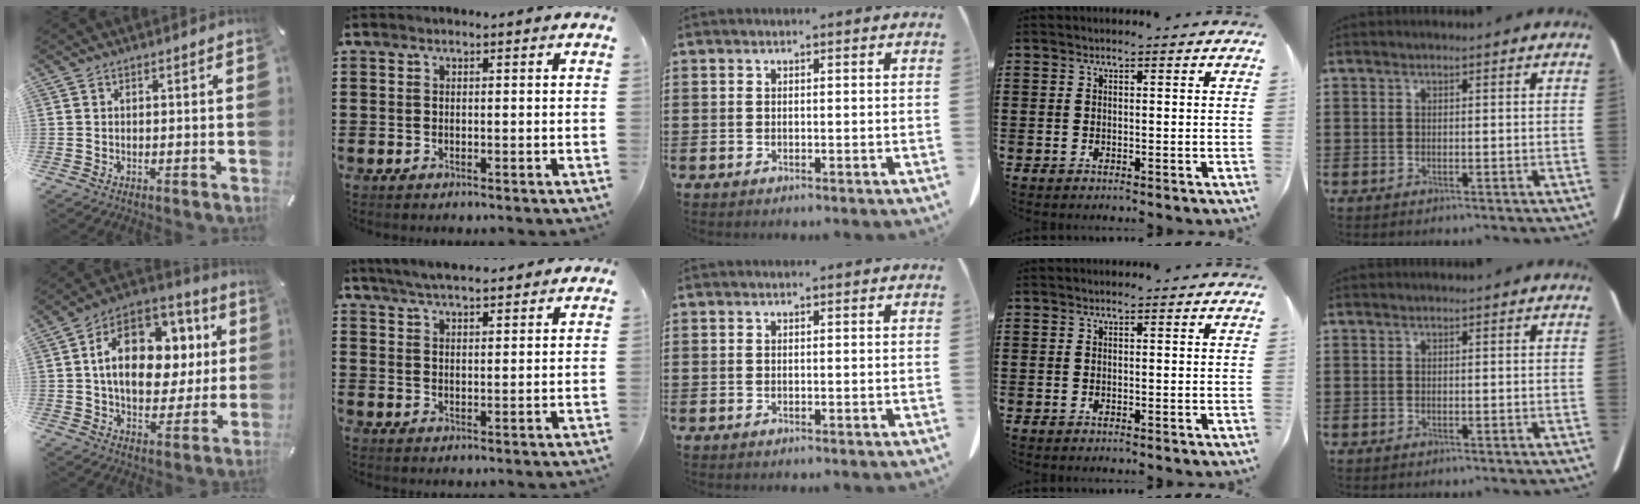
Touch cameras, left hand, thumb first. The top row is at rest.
{"thumb": {"total": 18.2, "force": [4.1, 12.8, 12.4], "torque": [-0.188, -0.010, 0.075]}, "index": {"total": 4.9, "force": [4.7, 0.3, 1.4], "torque": [-0.041, -0.011, 0.086]}}